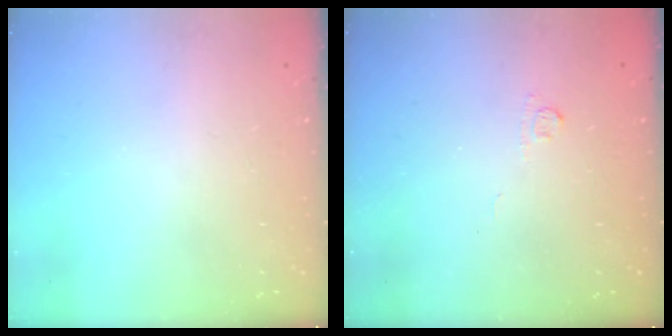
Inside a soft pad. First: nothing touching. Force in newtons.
{"total": 3.3, "press": 3.2, "slide": 1.0}